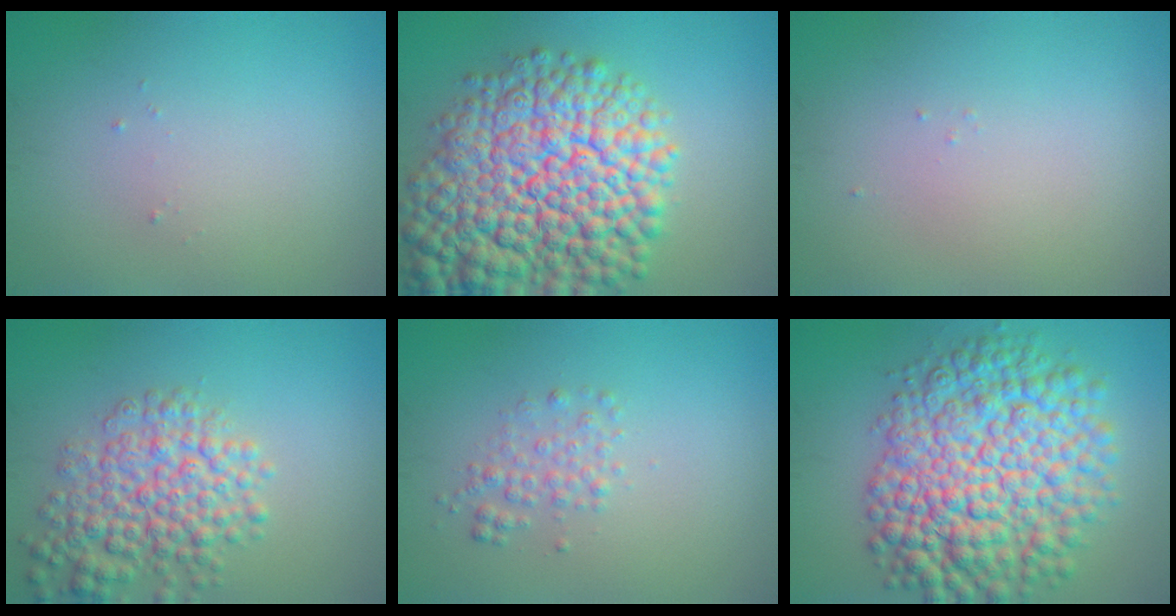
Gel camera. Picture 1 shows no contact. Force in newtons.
{"total": 15.7, "press": 15.7, "slide": 0.7}
{"total": 0.0}
{"total": 6.0, "press": 6.0, "slide": 0.2}
{"total": 1.8, "press": 1.8, "slide": 0.0}
{"total": 12.9, "press": 12.9, "slide": 0.3}